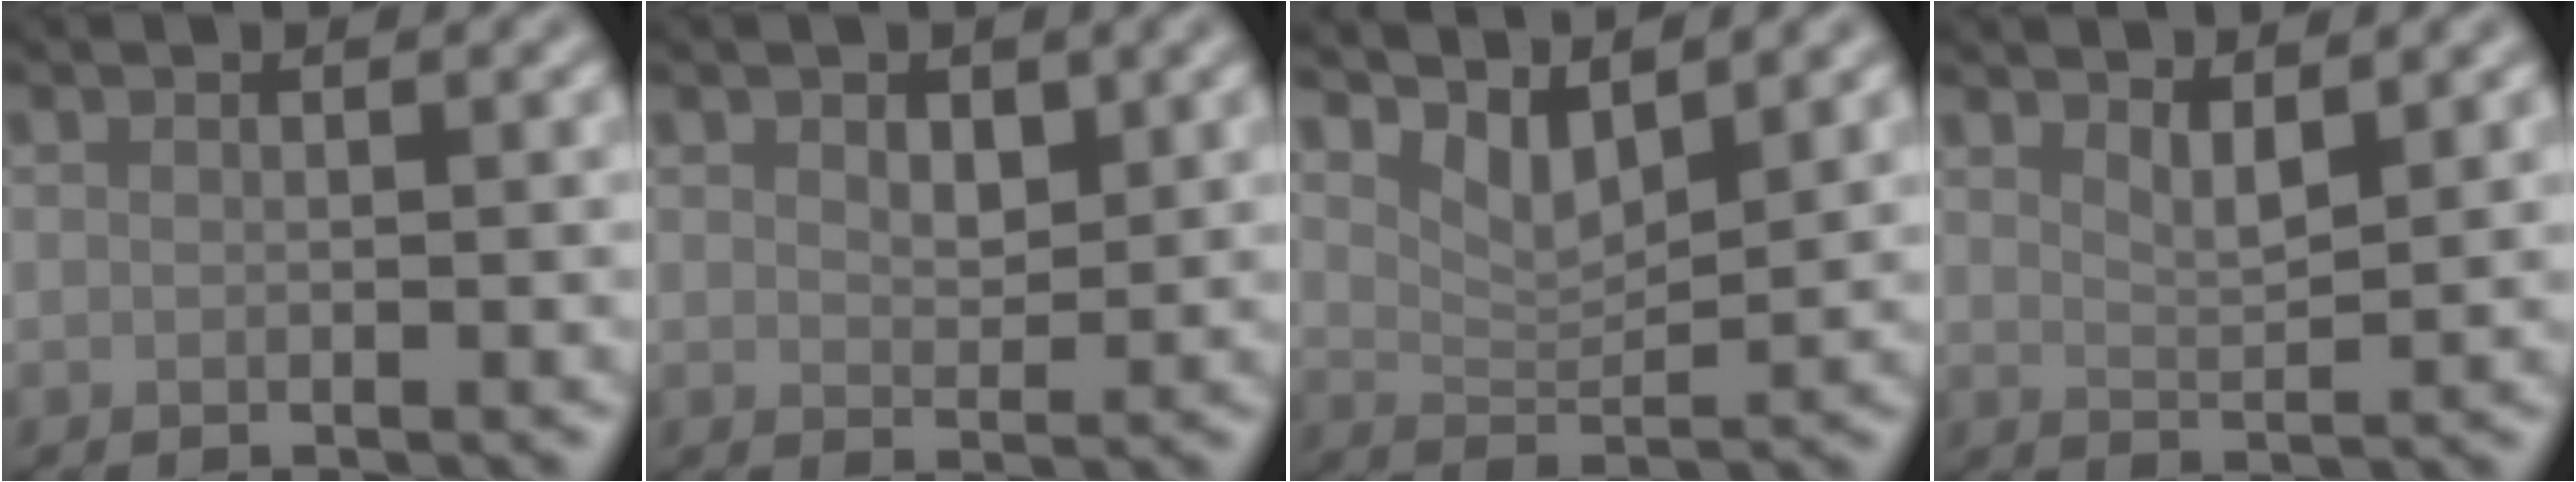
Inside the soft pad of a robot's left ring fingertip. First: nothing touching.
{"total": 1.8, "force": [1.0, 1.0, 1.1], "torque": [-0.020, -0.003, 0.019]}
{"total": 3.5, "force": [2.9, 0.8, 1.8], "torque": [-0.043, -0.010, 0.057]}
{"total": 2.2, "force": [1.6, 0.5, 1.4], "torque": [-0.024, -0.008, 0.031]}